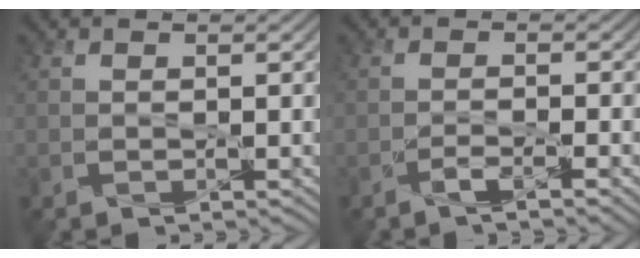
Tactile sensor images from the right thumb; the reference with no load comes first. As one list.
[{"total": 2.8, "force": [-1.8, 0.3, 2.1], "torque": [-0.040, 0.002, -0.039]}]